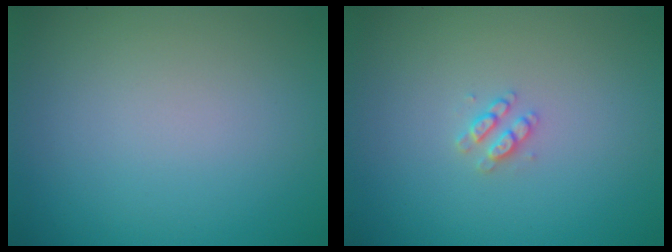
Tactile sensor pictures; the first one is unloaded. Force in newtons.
{"total": 1.4, "press": 1.3, "slide": 0.3}